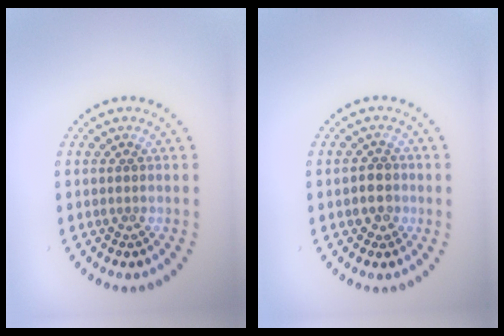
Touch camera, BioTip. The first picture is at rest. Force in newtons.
{"total": 1.4, "press": 1.3, "slide": 0.5}